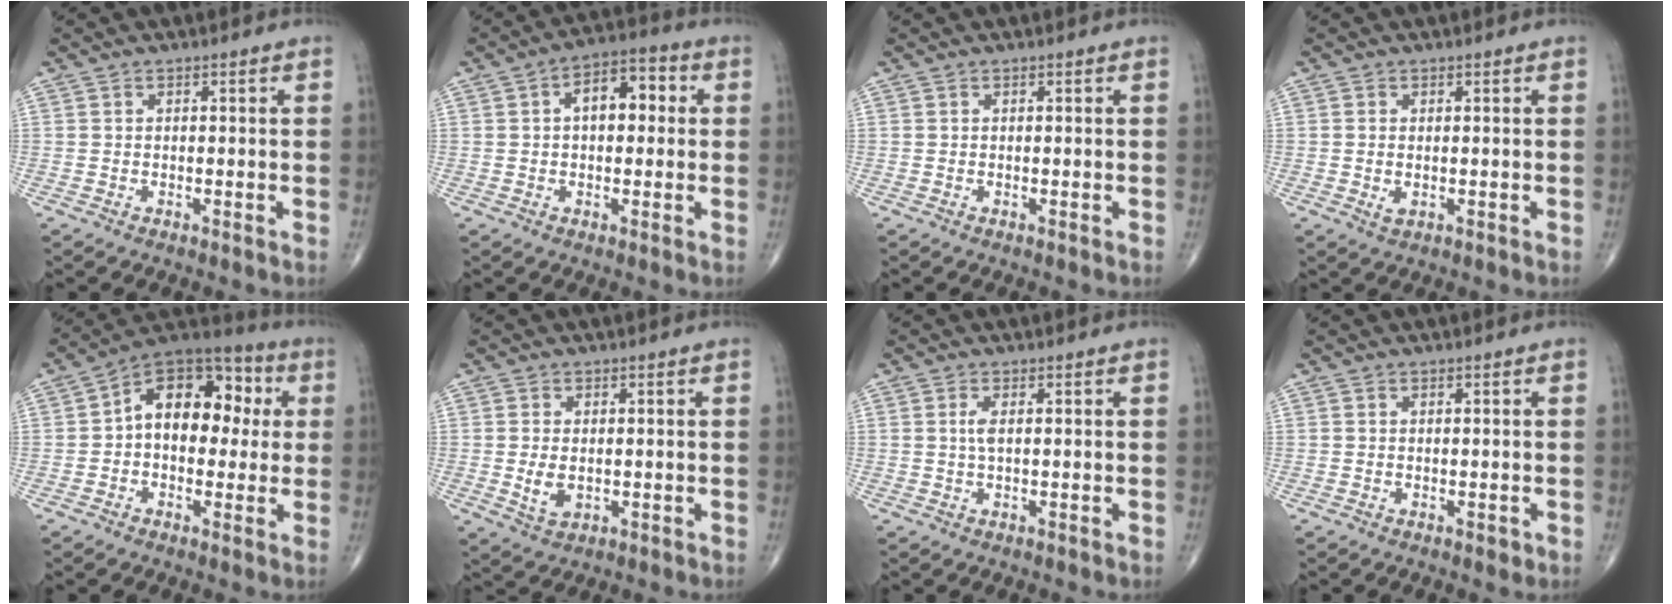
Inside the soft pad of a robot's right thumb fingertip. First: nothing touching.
{"total": 8.7, "force": [1.4, 4.9, 7.0], "torque": [-0.086, 0.026, 0.014]}
{"total": 0.0}
{"total": 1.7, "force": [-0.2, 1.0, 1.4], "torque": [-0.030, -0.002, -0.001]}
{"total": 15.5, "force": [1.9, 10.1, 11.6], "torque": [-0.127, 0.039, 0.015]}
{"total": 4.0, "force": [-0.3, 2.5, 3.2], "torque": [-0.061, -0.008, 0.001]}
{"total": 1.8, "force": [0.3, 0.4, 1.7], "torque": [-0.044, 0.004, 0.010]}
{"total": 0.8, "force": [-0.2, 0.4, 0.6], "torque": [-0.006, -0.001, -0.003]}